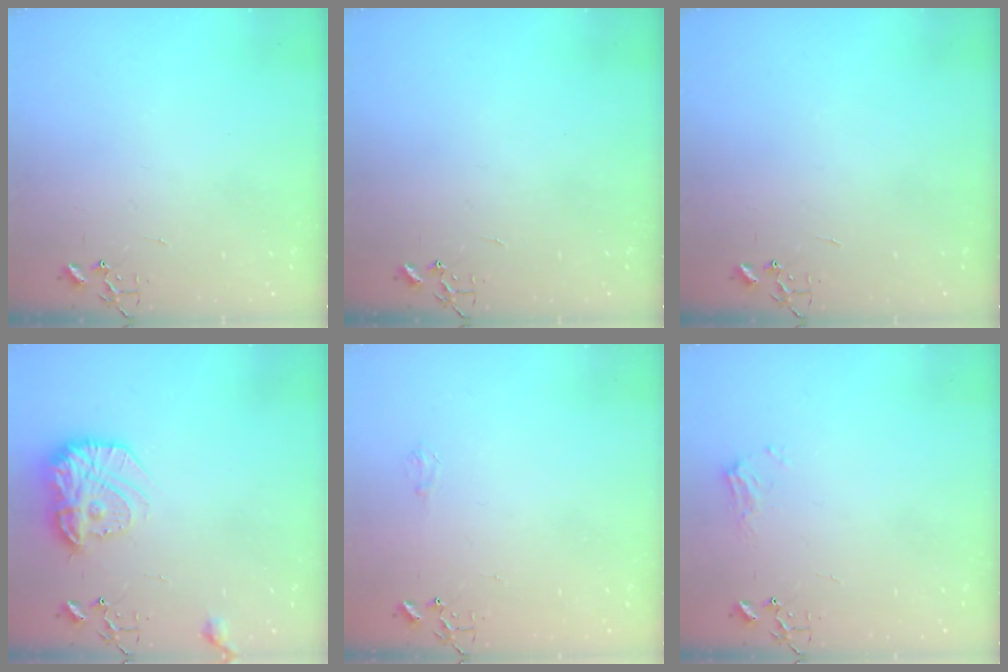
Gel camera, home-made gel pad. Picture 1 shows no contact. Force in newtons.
{"total": 0.0}
{"total": 0.0}
{"total": 16.5, "press": 16.5, "slide": 1.1}
{"total": 3.8, "press": 3.8, "slide": 0.5}
{"total": 7.2, "press": 7.2, "slide": 0.8}